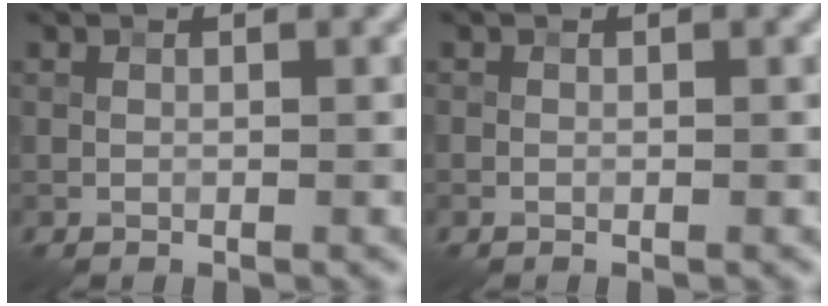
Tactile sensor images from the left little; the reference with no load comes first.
{"total": 0.0}